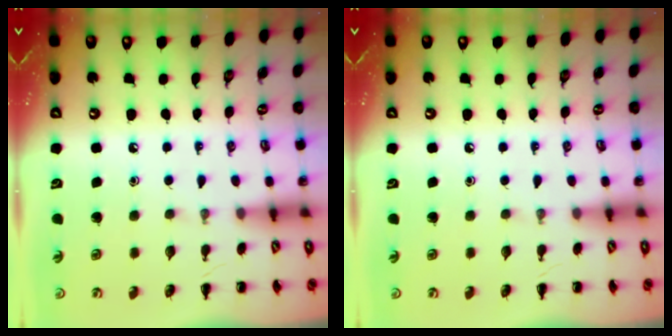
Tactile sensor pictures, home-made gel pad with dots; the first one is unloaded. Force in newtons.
{"total": 0.0}